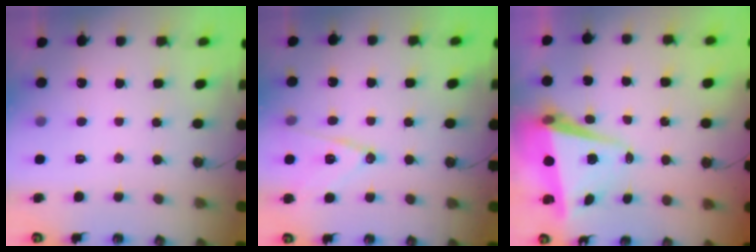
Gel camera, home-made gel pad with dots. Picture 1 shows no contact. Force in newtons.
{"total": 12.8, "press": 12.4, "slide": 3.4}
{"total": 6.6, "press": 6.3, "slide": 1.8}